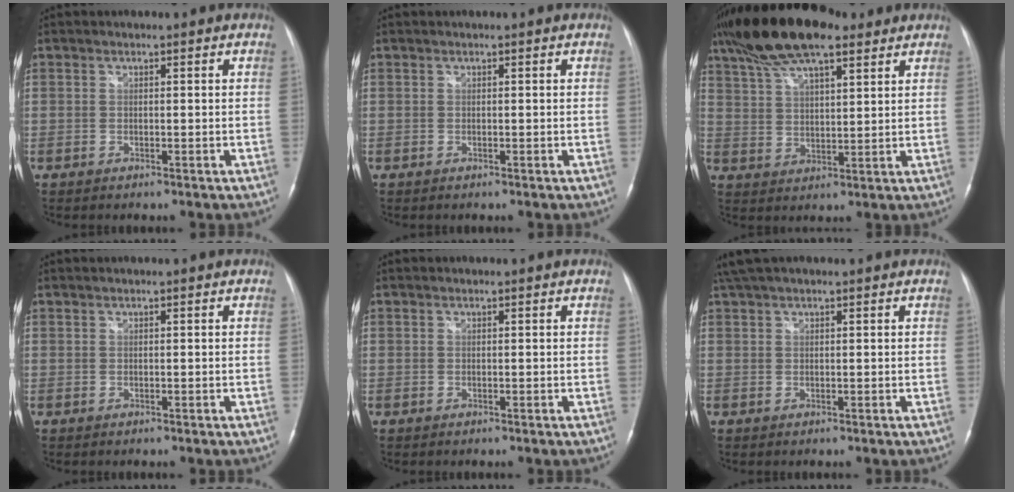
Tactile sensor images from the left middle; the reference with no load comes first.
{"total": 0.0}
{"total": 15.3, "force": [11.0, 4.0, 9.8], "torque": [-0.191, 0.029, 0.197]}
{"total": 0.0}
{"total": 0.0}
{"total": 5.0, "force": [4.0, 1.0, 2.9], "torque": [-0.057, 0.041, 0.075]}